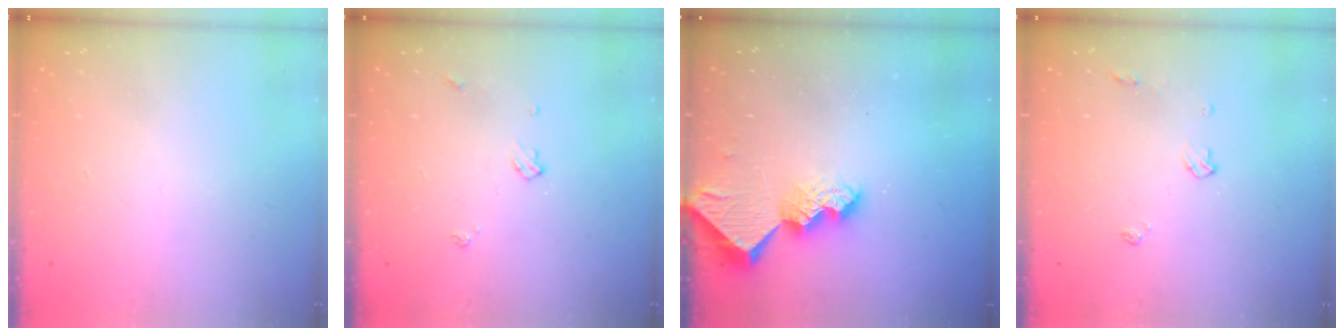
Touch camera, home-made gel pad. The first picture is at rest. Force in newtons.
{"total": 4.5, "press": 4.5, "slide": 0.5}
{"total": 9.9, "press": 9.9, "slide": 0.7}
{"total": 4.7, "press": 4.7, "slide": 0.7}